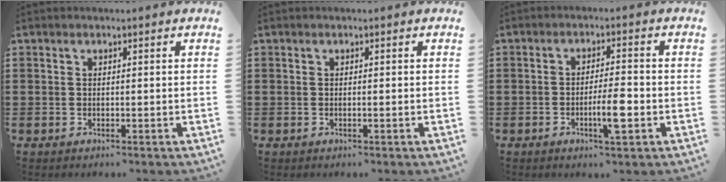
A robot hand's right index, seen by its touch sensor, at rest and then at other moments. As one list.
[{"total": 0.0}, {"total": 5.4, "force": [-1.9, 0.8, 5.0], "torque": [-0.087, -0.006, -0.033]}]